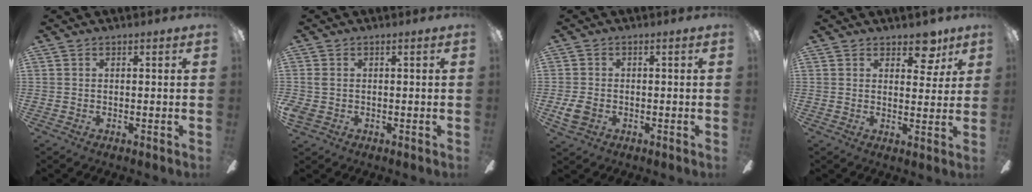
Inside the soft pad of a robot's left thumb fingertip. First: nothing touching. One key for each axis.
{"total": 2.0, "fx": -0.6, "fy": 1.5, "fz": 1.2, "tx": -0.031, "ty": 0.004, "tz": -0.013}
{"total": 4.3, "fx": -1.4, "fy": 2.9, "fz": 2.8, "tx": -0.063, "ty": 0.002, "tz": -0.027}
{"total": 6.7, "fx": 4.6, "fy": 3.7, "fz": 3.2, "tx": -0.018, "ty": -0.023, "tz": 0.076}